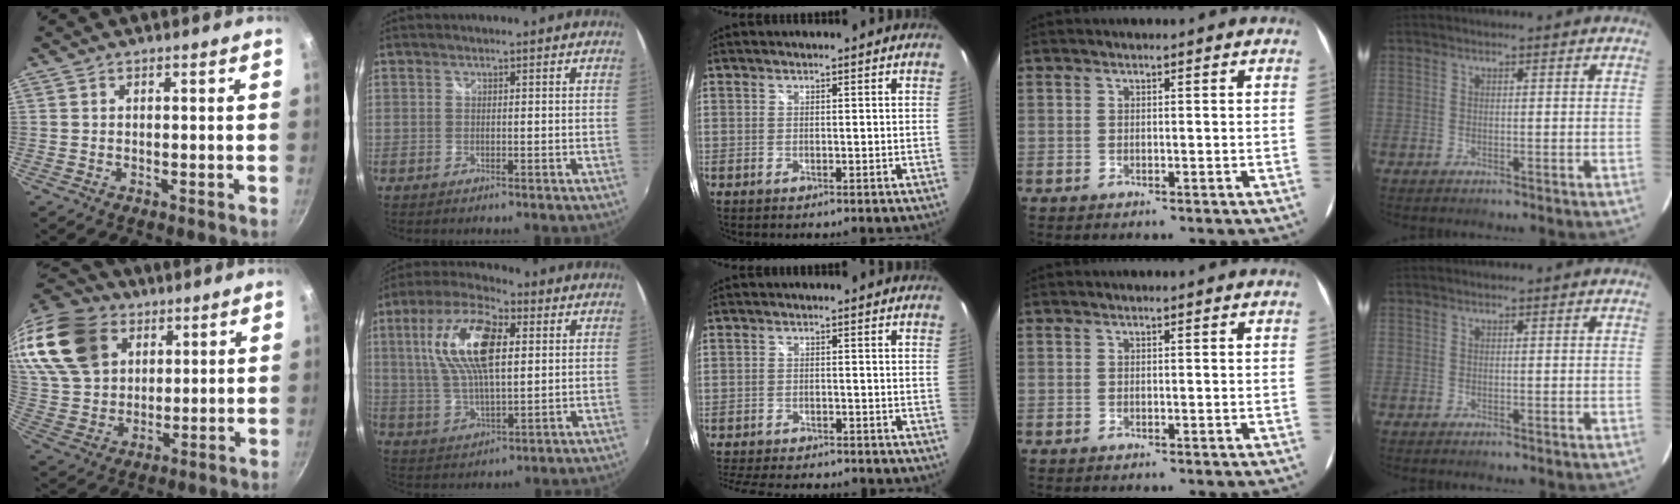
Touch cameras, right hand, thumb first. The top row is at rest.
{"thumb": {"total": 21.3, "force": [10.8, 15.0, 10.6], "torque": [-0.202, -0.019, 0.213]}, "index": {"total": 15.8, "force": [4.2, 6.6, 13.7], "torque": [-0.265, 0.020, 0.077]}, "middle": {"total": 11.6, "force": [-10.3, 3.0, 4.5], "torque": [-0.108, -0.016, -0.156]}}